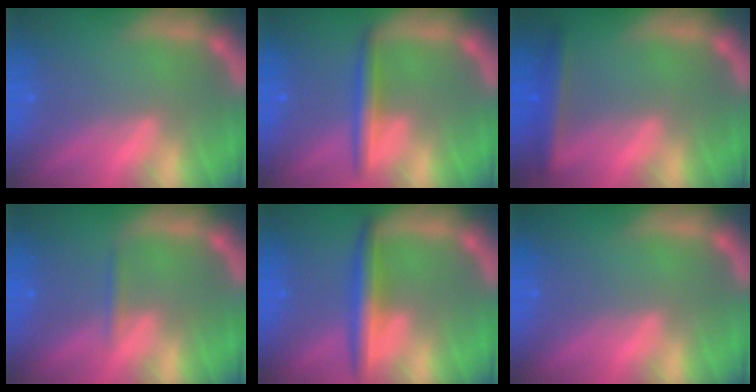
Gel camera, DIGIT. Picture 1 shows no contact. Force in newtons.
{"total": 3.0}
{"total": 3.0}
{"total": 0.9}
{"total": 3.9}
{"total": 0.0}